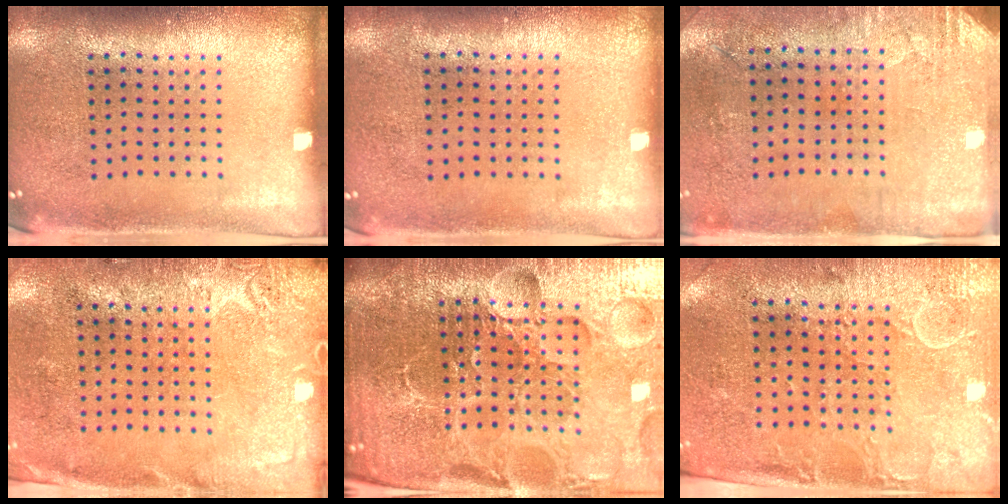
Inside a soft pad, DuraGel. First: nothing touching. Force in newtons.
{"total": 0.0}
{"total": 2.8, "press": 2.4, "slide": 1.6}
{"total": 2.6, "press": 2.2, "slide": 1.4}
{"total": 6.2, "press": 5.5, "slide": 2.7}
{"total": 3.0, "press": 2.5, "slide": 1.6}